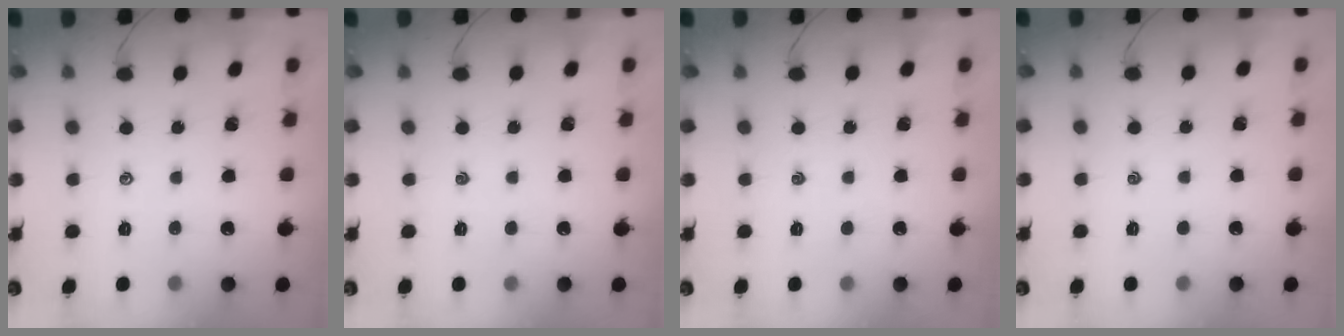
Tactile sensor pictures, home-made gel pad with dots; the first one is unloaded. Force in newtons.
{"total": 0.0}
{"total": 0.0}
{"total": 1.1, "press": 0.9, "slide": 0.5}